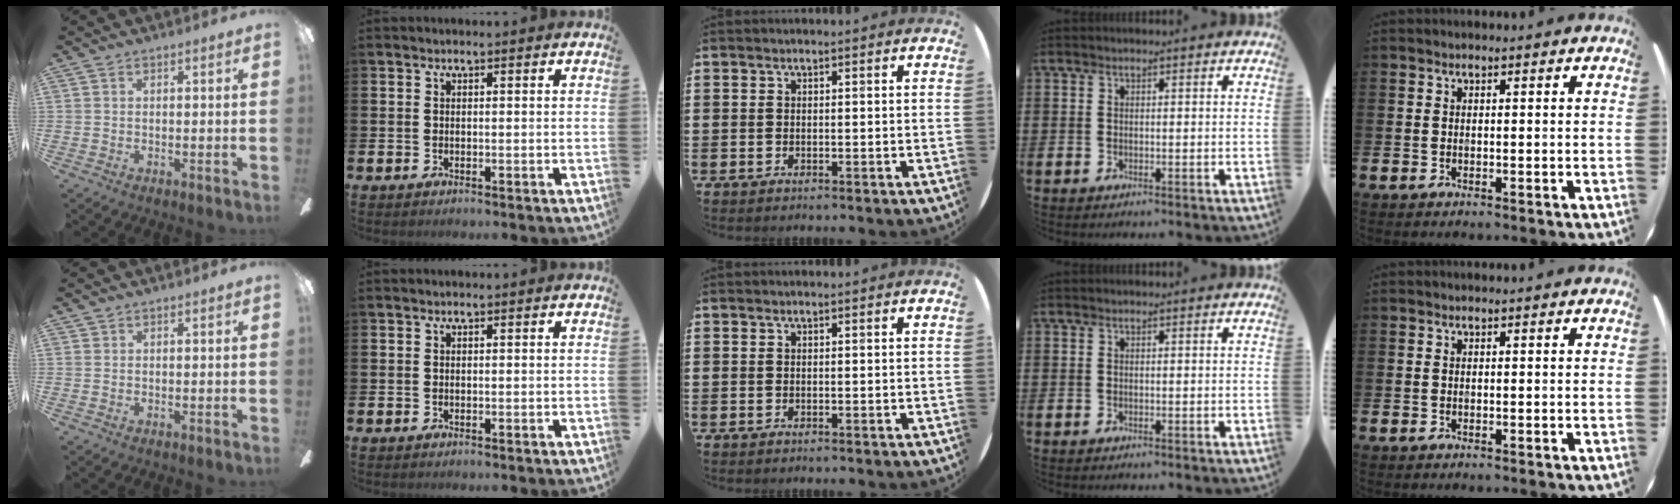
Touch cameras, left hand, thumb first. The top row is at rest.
{}